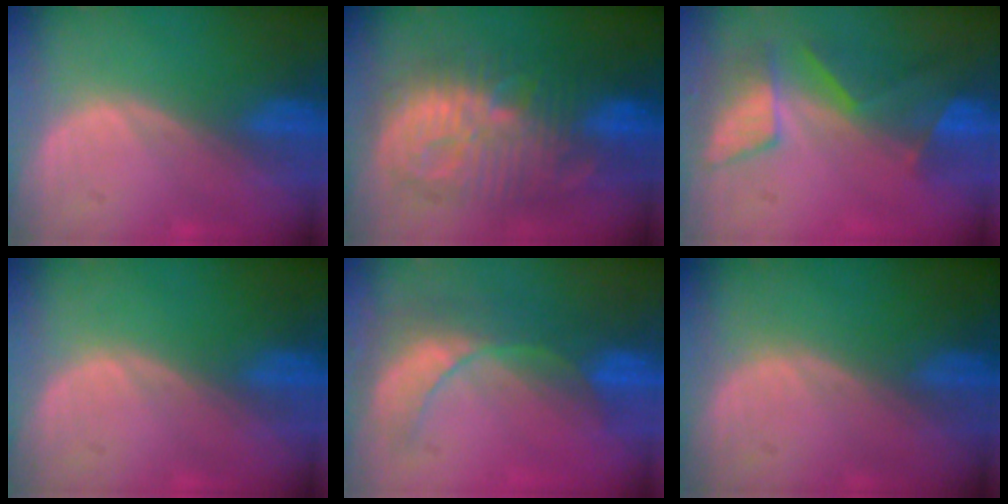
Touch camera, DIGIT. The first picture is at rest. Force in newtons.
{"total": 11.6, "press": 11.5, "slide": 0.8}
{"total": 8.1, "press": 7.0, "slide": 3.9}
{"total": 0.0}
{"total": 8.6, "press": 7.6, "slide": 4.0}
{"total": 0.0}